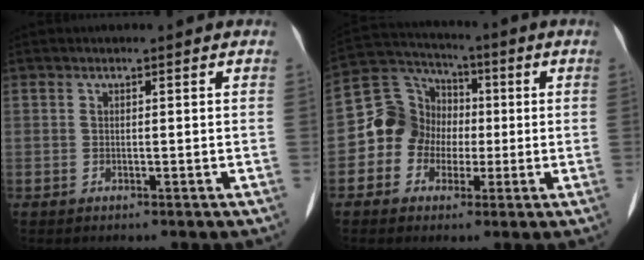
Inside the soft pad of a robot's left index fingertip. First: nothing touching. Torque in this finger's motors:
{"motor_torque": [0.15, 0.11, 0.25, 0.02]}